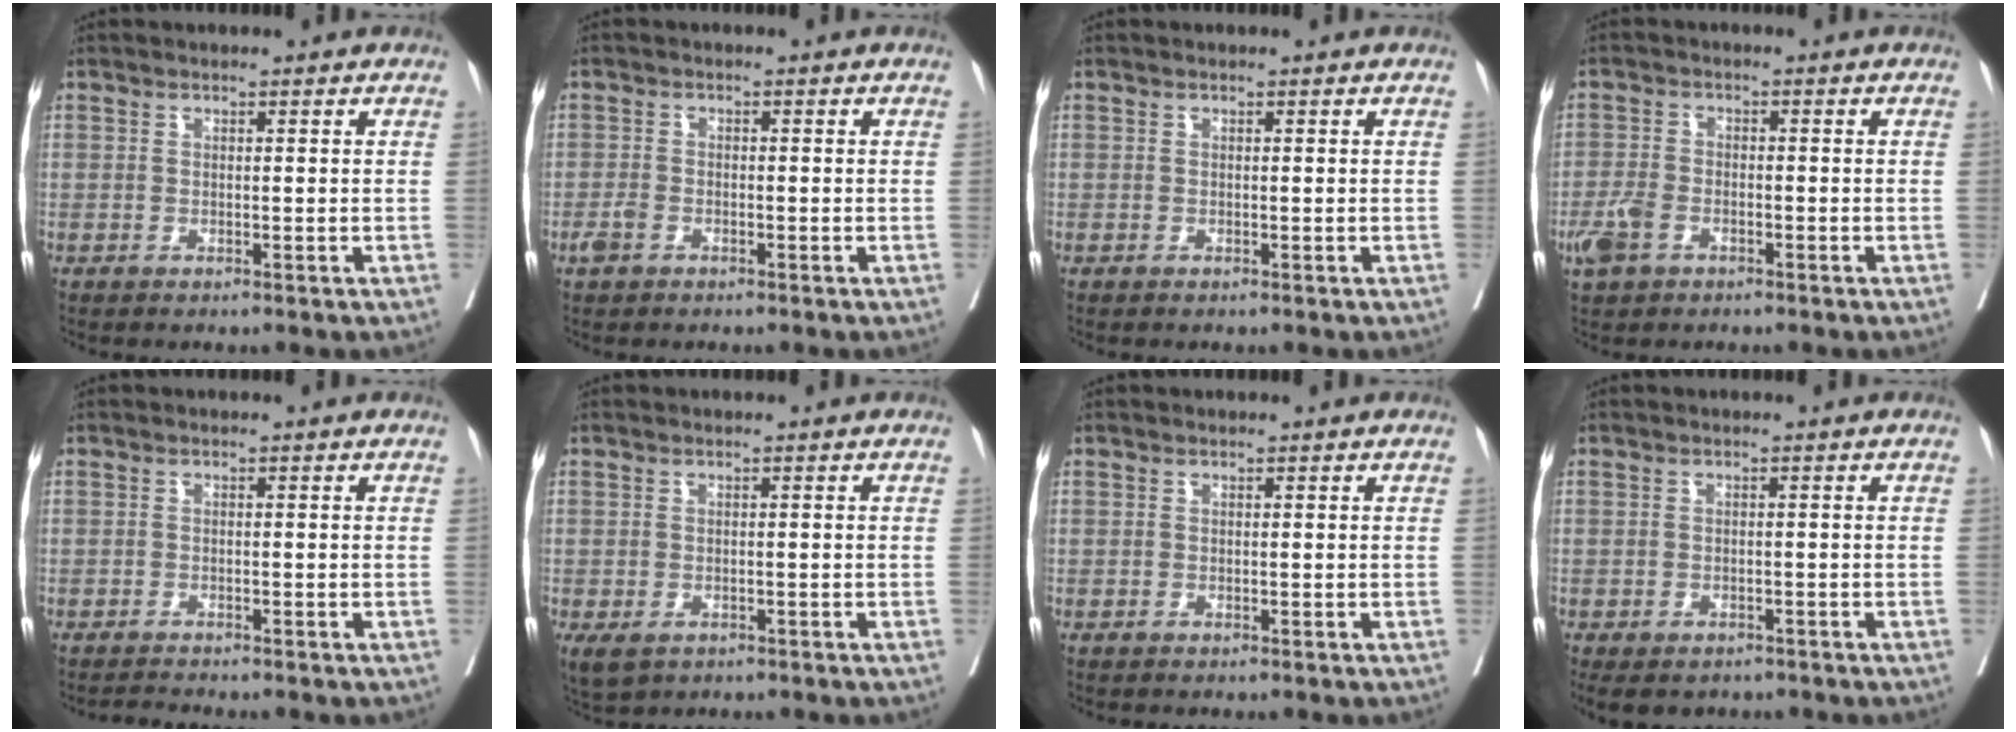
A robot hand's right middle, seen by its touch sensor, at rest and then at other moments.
{"total": 1.8, "force": [-1.0, 1.0, 1.1], "torque": [-0.028, 0.001, -0.019]}
{"total": 0.0}
{"total": 4.1, "force": [-2.2, 2.4, 2.6], "torque": [-0.062, -0.002, -0.041]}
{"total": 1.2, "force": [-1.2, -0.4, 0.0], "torque": [-0.004, -0.008, -0.019]}
{"total": 3.4, "force": [-1.8, 2.2, 1.9], "torque": [-0.036, -0.008, -0.020]}
{"total": 0.0}
{"total": 6.2, "force": [-4.6, 3.5, 2.3], "torque": [-0.038, 0.000, -0.060]}